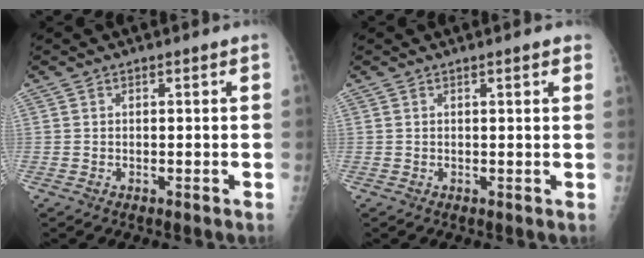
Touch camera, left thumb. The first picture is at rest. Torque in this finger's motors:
{"motor_torque": [-0.28, -0.24, -0.20, -0.05, 0.01]}